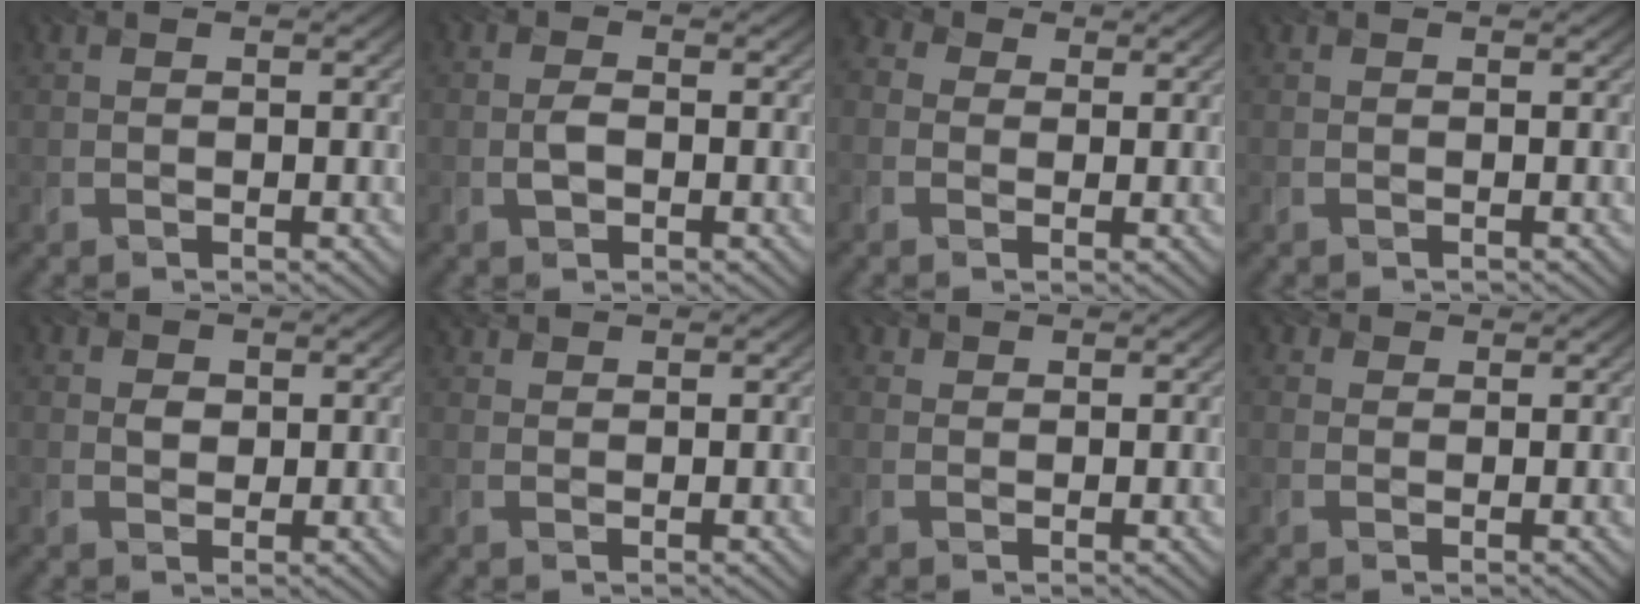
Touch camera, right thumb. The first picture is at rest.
{"total": 1.7, "force": [-0.3, 1.1, 1.2], "torque": [-0.030, -0.001, -0.008]}
{"total": 3.2, "force": [0.5, 2.9, 1.3], "torque": [-0.046, 0.009, 0.002]}
{"total": 0.0}
{"total": 1.4, "force": [0.5, 1.2, 0.5], "torque": [-0.012, -0.003, 0.008]}
{"total": 1.6, "force": [1.6, 0.3, 0.2], "torque": [-0.012, 0.009, 0.035]}
{"total": 1.1, "force": [0.8, 0.7, -0.1], "torque": [0.003, -0.001, 0.015]}
{"total": 1.5, "force": [1.0, 1.1, 0.2], "torque": [-0.004, 0.001, 0.014]}